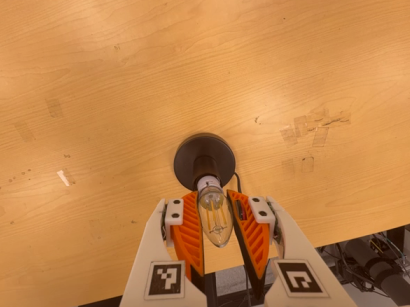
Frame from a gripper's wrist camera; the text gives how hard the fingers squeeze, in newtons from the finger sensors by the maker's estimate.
{"total": 14.0, "left": 13.7, "right": 14.2}